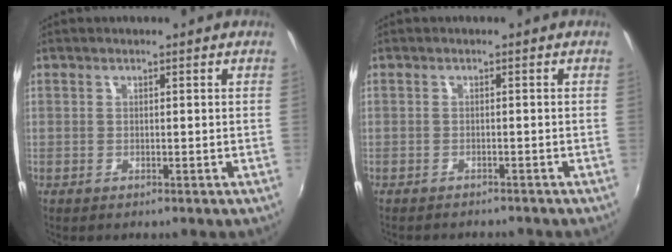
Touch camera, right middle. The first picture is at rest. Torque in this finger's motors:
{"motor_torque": [0.74, -1.40, 0.07, 0.06]}